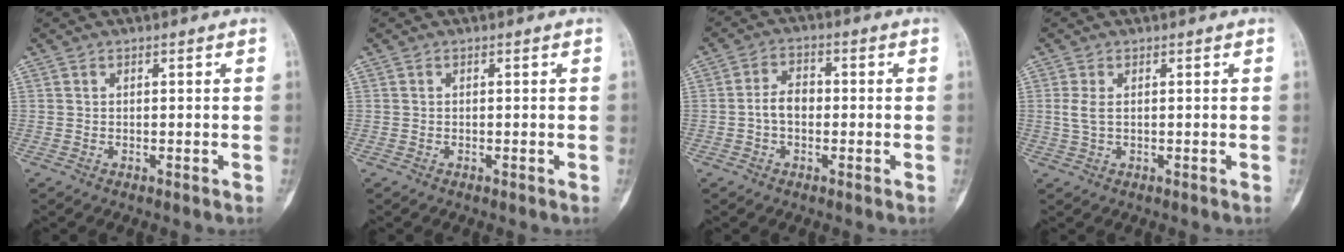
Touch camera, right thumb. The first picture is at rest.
{"total": 0.0}
{"total": 4.6, "force": [-0.7, 3.1, 3.3], "torque": [-0.048, 0.019, -0.020]}
{"total": 2.3, "force": [0.5, 1.1, 1.9], "torque": [-0.055, 0.003, 0.015]}